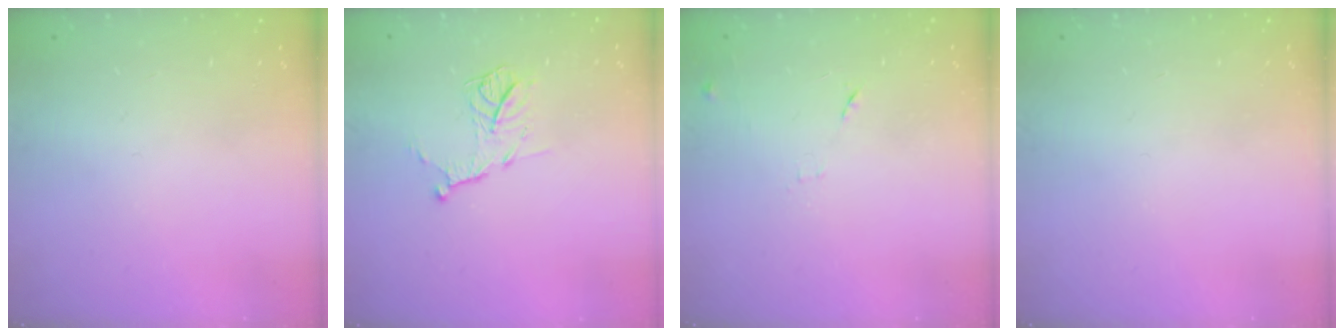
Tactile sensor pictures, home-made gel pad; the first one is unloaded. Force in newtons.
{"total": 11.8, "press": 11.8, "slide": 0.8}
{"total": 9.2, "press": 9.1, "slide": 0.7}
{"total": 0.0}